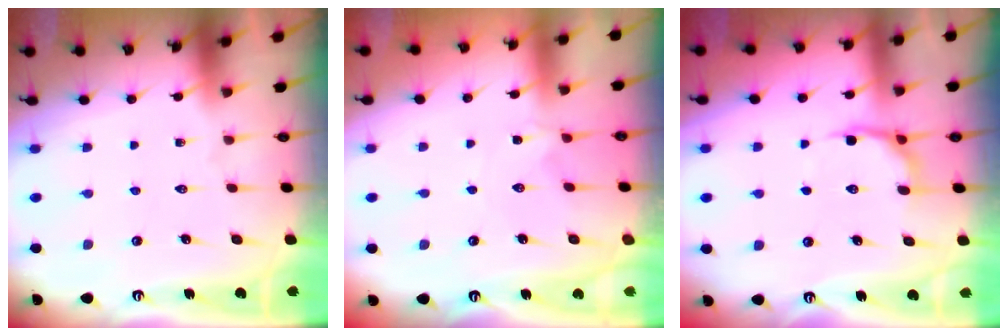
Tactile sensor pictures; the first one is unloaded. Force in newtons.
{"total": 1.2, "press": 1.2, "slide": 0.4}
{"total": 5.4, "press": 4.7, "slide": 2.5}